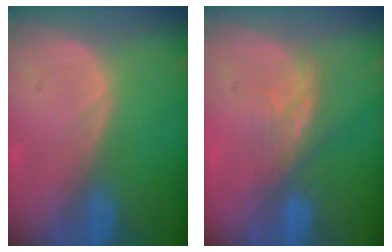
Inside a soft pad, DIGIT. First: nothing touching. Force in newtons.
{"total": 4.0, "press": 3.7, "slide": 1.4}